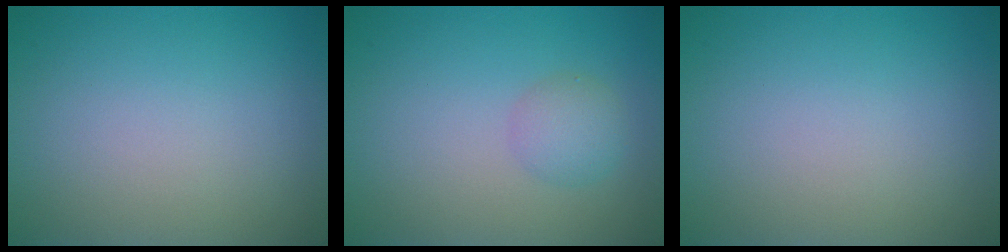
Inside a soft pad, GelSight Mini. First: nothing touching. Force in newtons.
{"total": 2.0, "press": 2.0, "slide": 0.0}
{"total": 0.0}